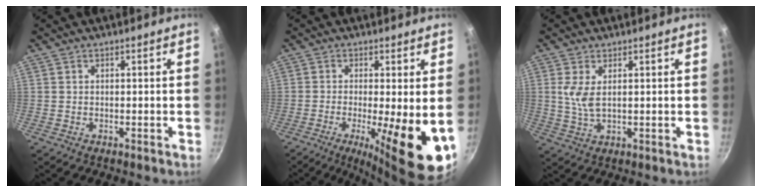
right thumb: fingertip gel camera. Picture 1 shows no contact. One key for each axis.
{"total": 12.4, "fx": -2.9, "fy": 2.7, "fz": 11.8, "tx": -0.173, "ty": -0.010, "tz": -0.039}
{"total": 4.4, "fx": 1.2, "fy": 1.8, "fz": 3.8, "tx": -0.082, "ty": -0.006, "tz": 0.027}